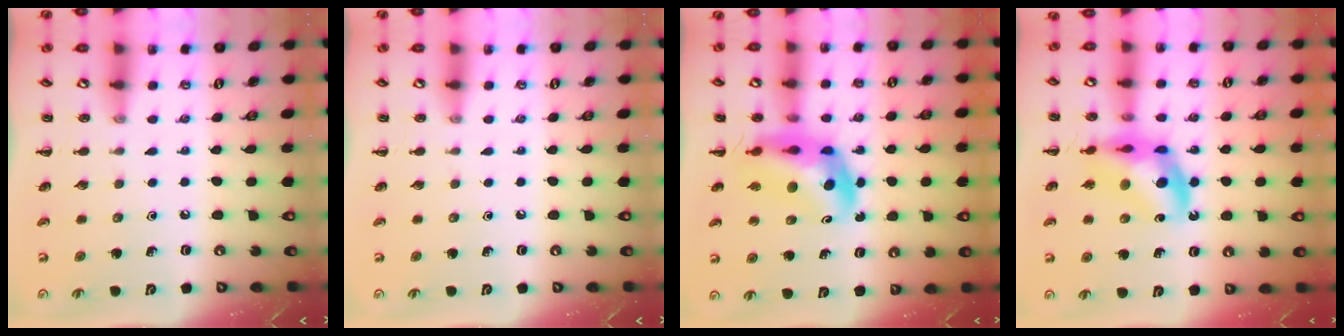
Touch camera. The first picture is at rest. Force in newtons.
{"total": 0.0}
{"total": 10.6, "press": 10.1, "slide": 3.1}
{"total": 12.2, "press": 11.7, "slide": 3.5}